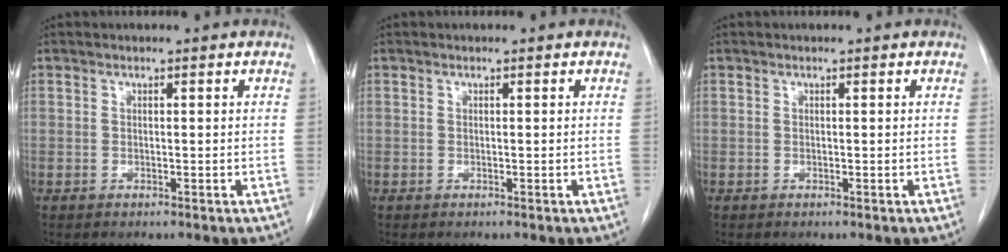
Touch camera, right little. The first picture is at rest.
{"total": 0.0}
{"total": 0.0}